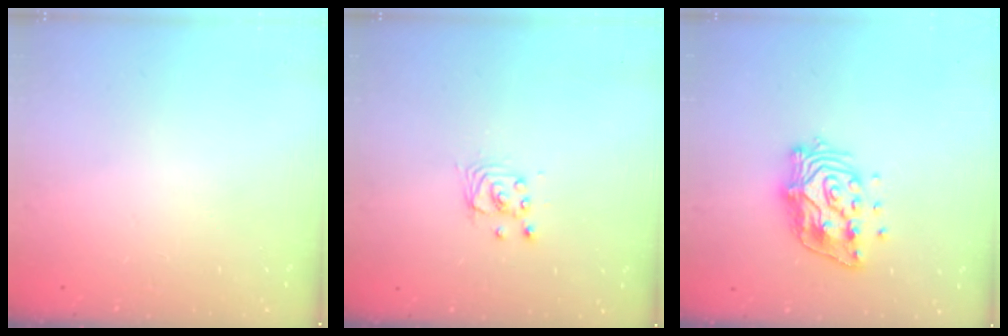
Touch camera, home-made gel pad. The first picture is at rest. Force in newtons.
{"total": 2.9, "press": 2.9, "slide": 0.1}
{"total": 13.7, "press": 13.7, "slide": 1.2}